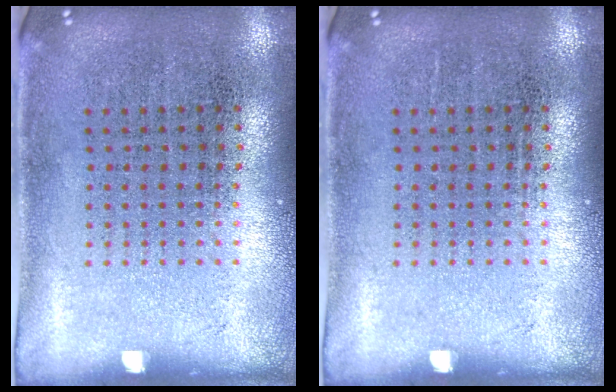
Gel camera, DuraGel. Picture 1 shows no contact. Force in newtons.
{"total": 0.0}